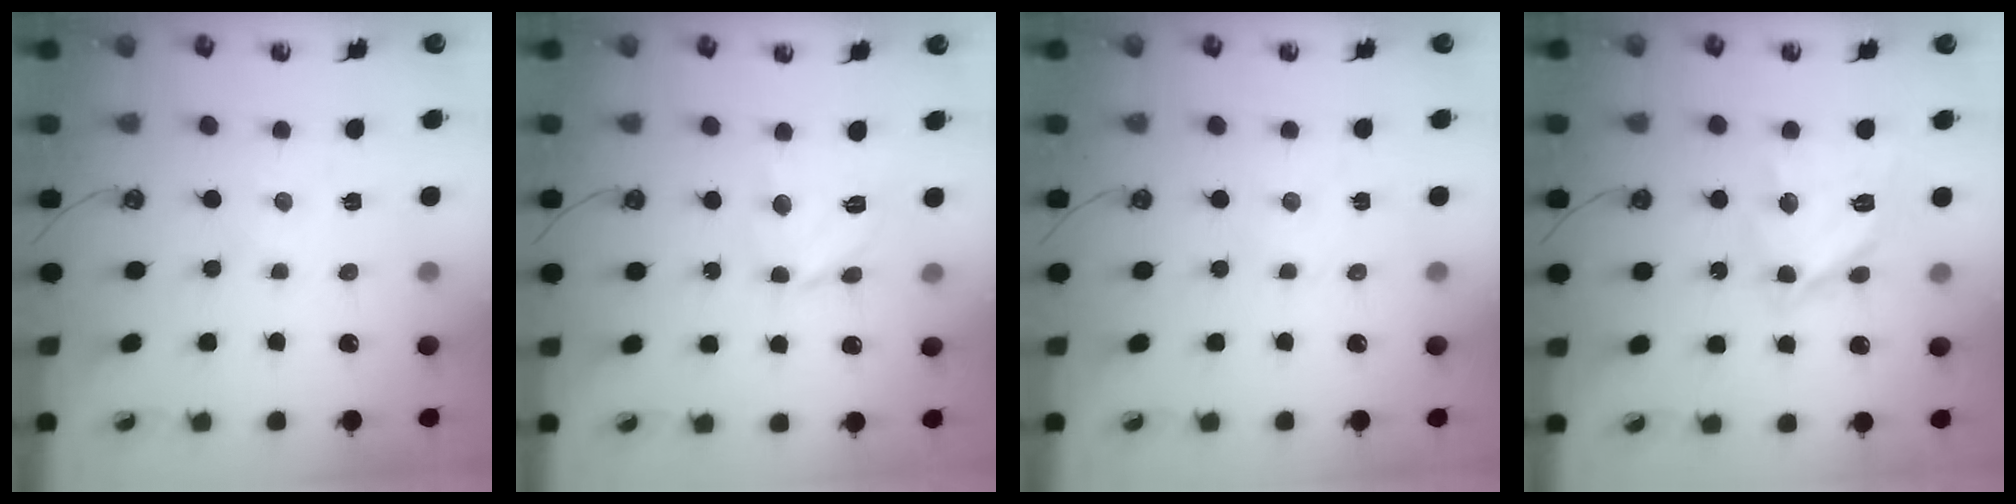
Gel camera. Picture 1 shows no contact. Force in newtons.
{"total": 12.5, "press": 12.4, "slide": 1.1}
{"total": 1.8, "press": 1.7, "slide": 0.3}
{"total": 14.8, "press": 14.7, "slide": 1.1}